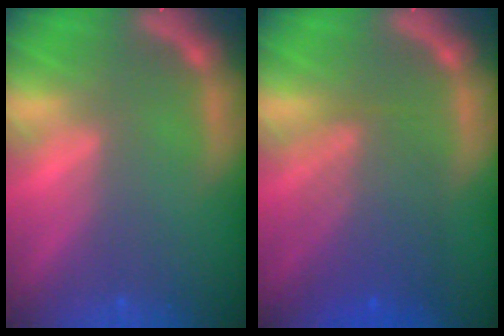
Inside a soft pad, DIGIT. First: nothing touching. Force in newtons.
{"total": 6.1}